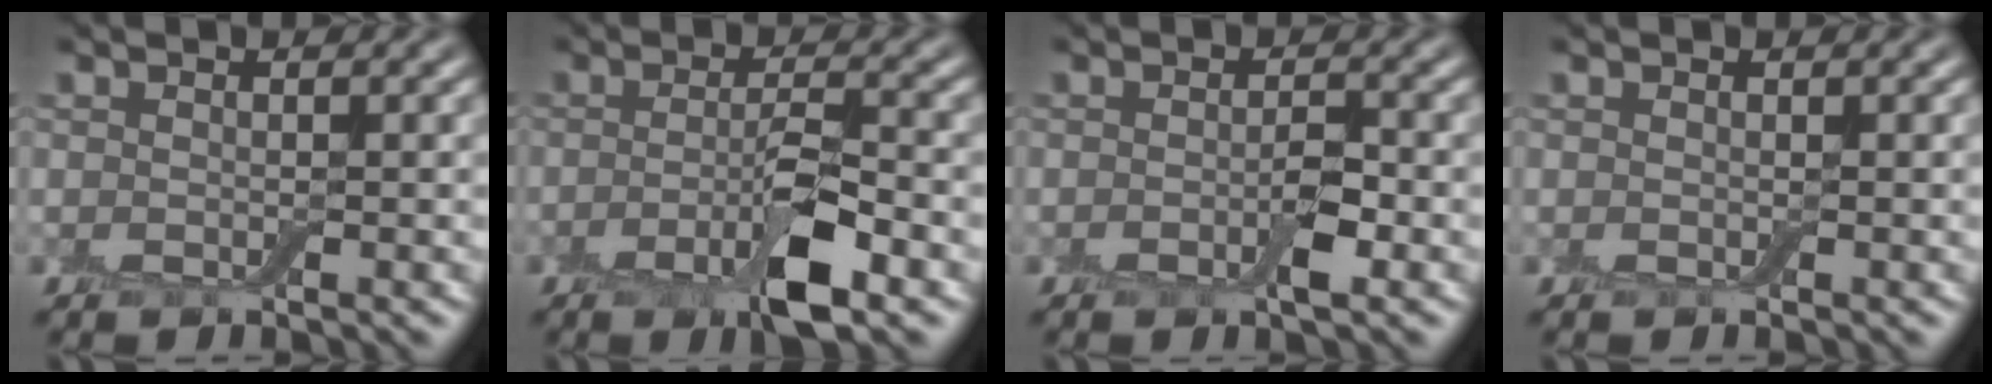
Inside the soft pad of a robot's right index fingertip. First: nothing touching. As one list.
[{"total": 5.0, "force": [-2.1, 1.2, 4.4], "torque": [-0.078, 0.001, -0.041]}, {"total": 2.1, "force": [-0.7, 0.6, 1.9], "torque": [-0.031, -0.001, -0.014]}, {"total": 0.0}]